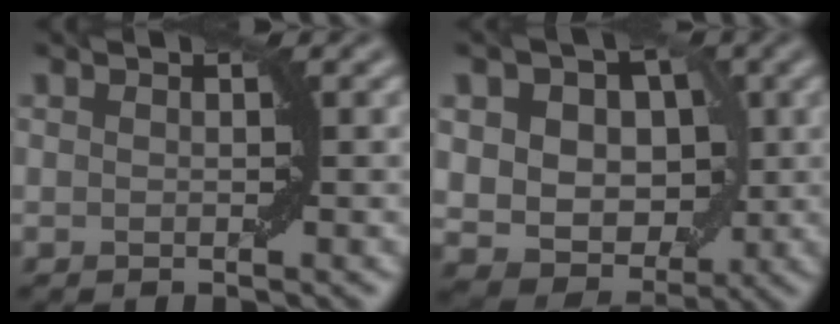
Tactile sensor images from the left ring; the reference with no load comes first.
{"total": 9.9, "force": [2.0, 7.8, 5.8], "torque": [-0.052, 0.027, 0.013]}